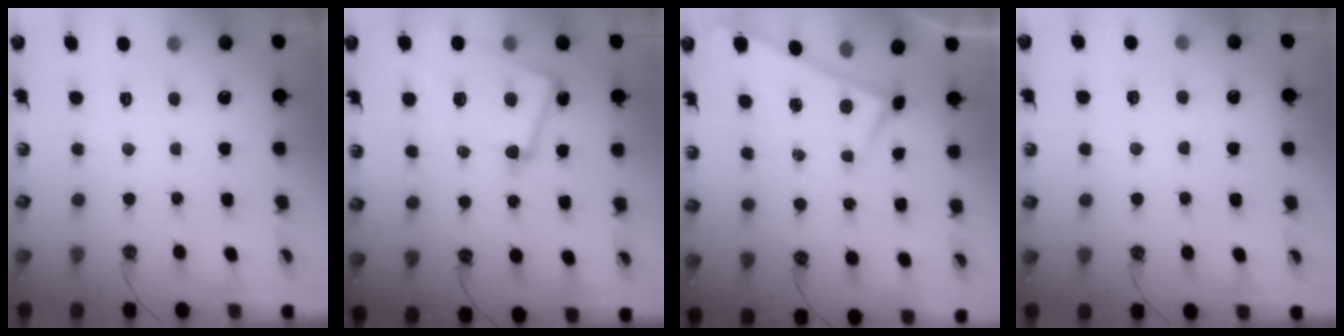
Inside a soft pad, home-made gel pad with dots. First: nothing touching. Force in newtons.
{"total": 7.5, "press": 7.4, "slide": 1.4}
{"total": 0.0}
{"total": 4.8, "press": 4.8, "slide": 0.5}